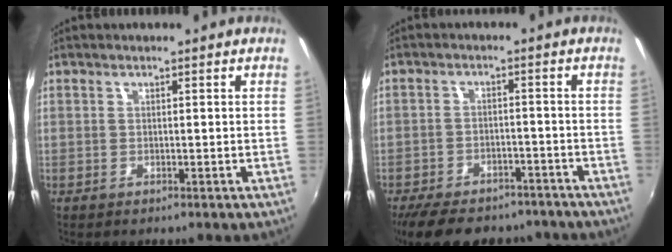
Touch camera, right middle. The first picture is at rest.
{"total": 15.4, "force": [-12.2, 6.8, 6.6], "torque": [-0.148, -0.002, -0.170]}